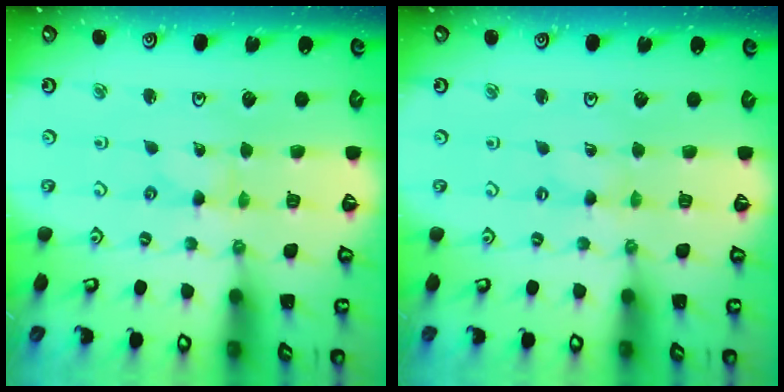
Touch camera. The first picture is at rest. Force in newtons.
{"total": 0.0}